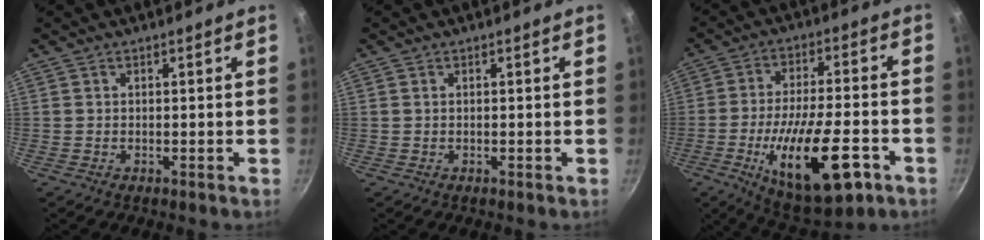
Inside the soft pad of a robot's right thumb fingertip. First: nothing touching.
{"total": 0.0}
{"total": 20.1, "force": [-7.7, 7.2, 17.1], "torque": [-0.267, 0.020, -0.118]}